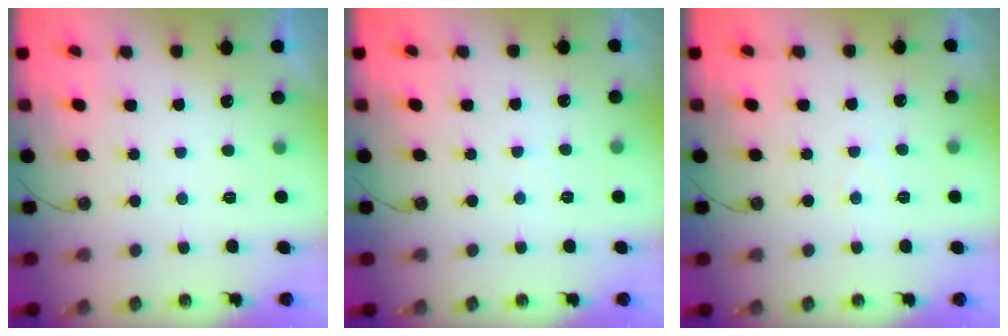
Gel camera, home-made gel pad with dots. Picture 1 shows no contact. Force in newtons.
{"total": 2.9, "press": 2.9, "slide": 0.5}
{"total": 3.7, "press": 3.6, "slide": 0.6}